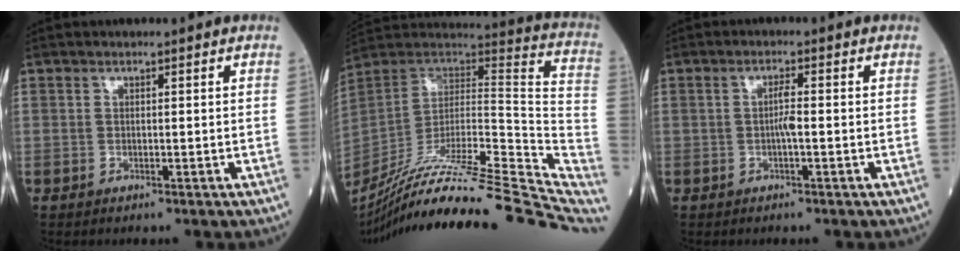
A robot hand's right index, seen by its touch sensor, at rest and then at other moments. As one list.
[{"total": 36.6, "force": [-30.7, 2.5, 19.9], "torque": [-0.228, -0.045, -0.448]}, {"total": 2.2, "force": [-0.4, 0.1, 2.2], "torque": [-0.039, 0.002, -0.008]}]